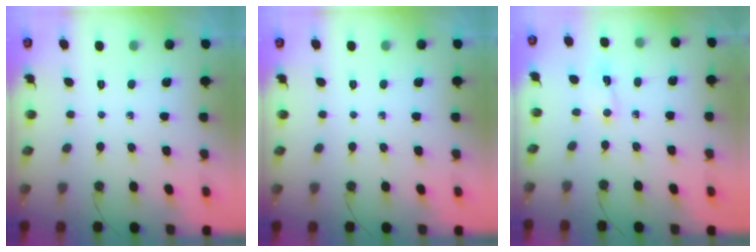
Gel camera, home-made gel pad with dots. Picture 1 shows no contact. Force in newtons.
{"total": 0.0}
{"total": 1.0, "press": 1.0, "slide": 0.4}